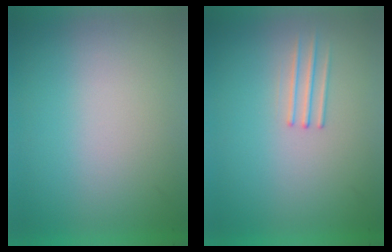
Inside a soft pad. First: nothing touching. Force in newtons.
{"total": 1.1}